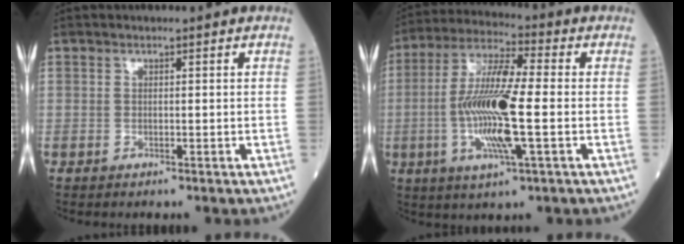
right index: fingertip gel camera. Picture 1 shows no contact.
{"total": 13.8, "force": [-2.0, 1.5, 13.6], "torque": [-0.272, -0.005, -0.042]}